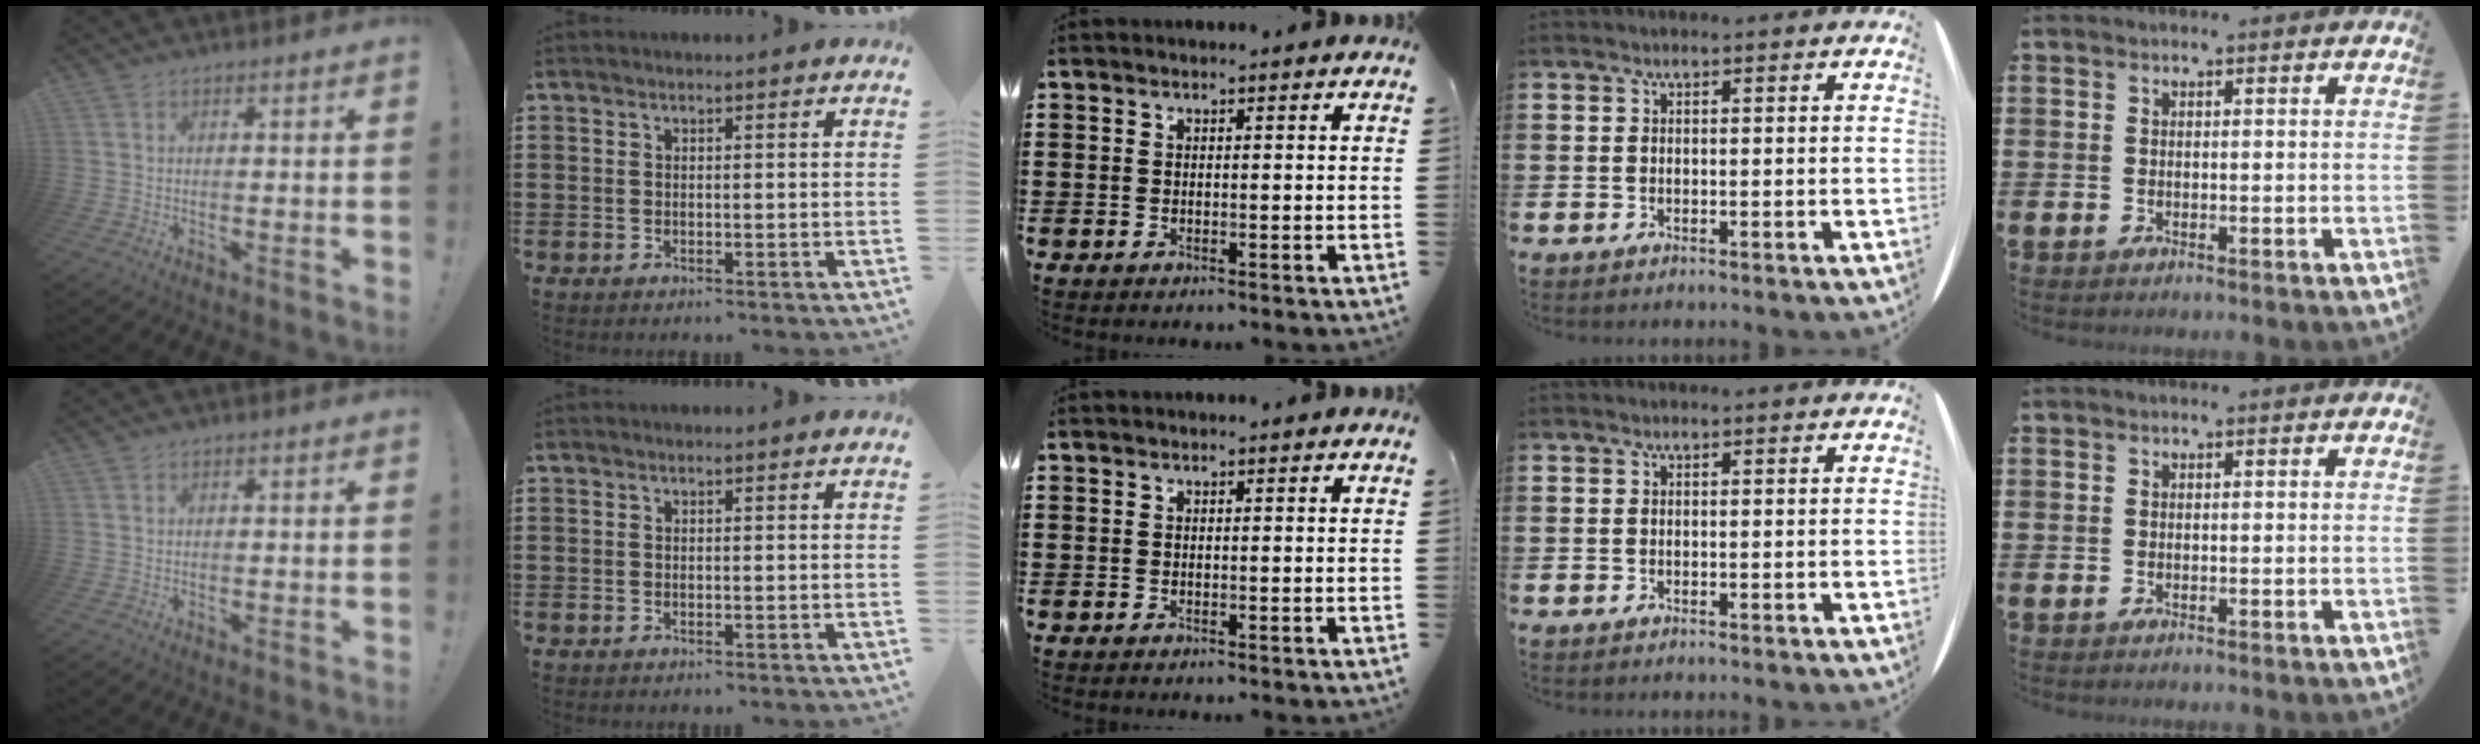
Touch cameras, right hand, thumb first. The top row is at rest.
{}